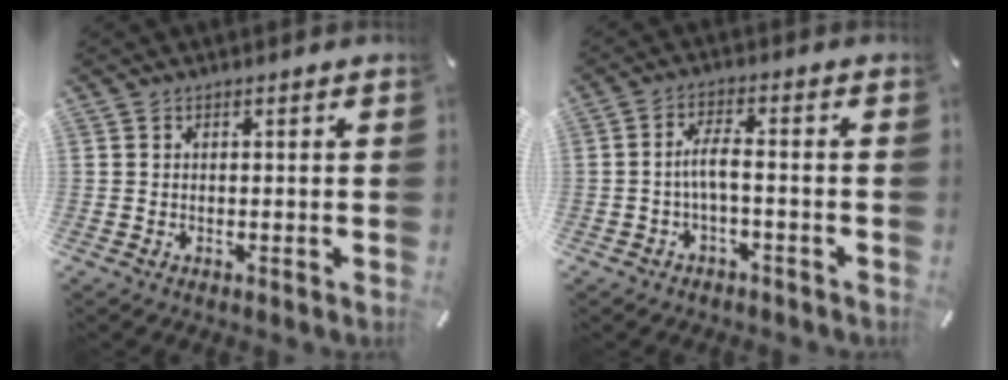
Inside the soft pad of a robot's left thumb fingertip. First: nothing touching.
{"total": 5.0, "force": [-1.3, 2.1, 4.3], "torque": [-0.091, 0.010, -0.030]}